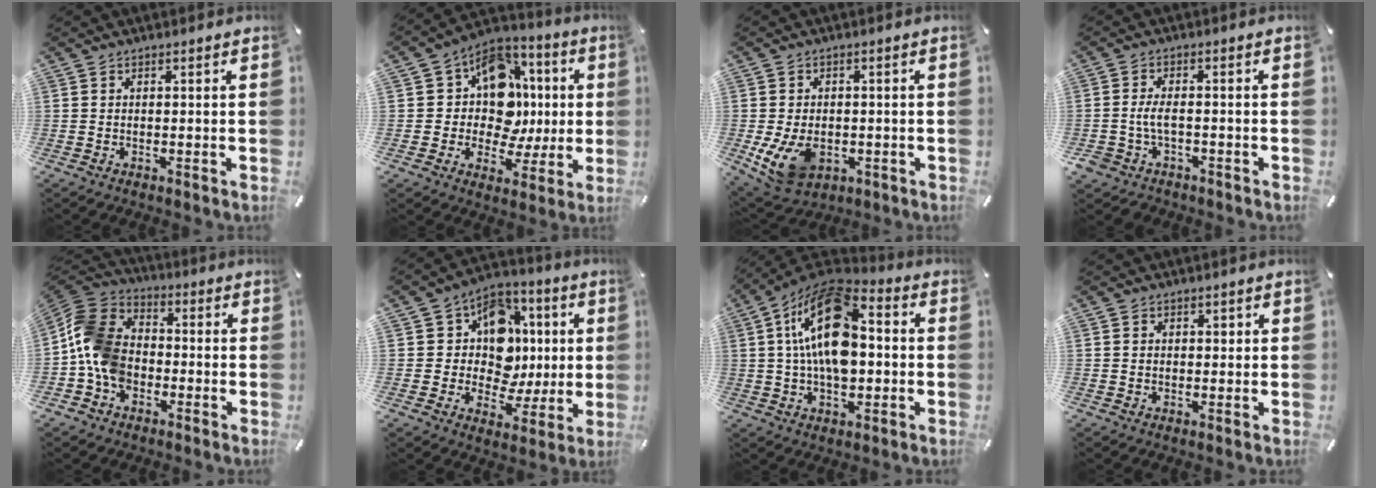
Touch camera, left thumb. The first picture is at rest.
{"total": 15.3, "force": [1.7, 12.5, 8.6], "torque": [-0.119, -0.017, 0.042]}
{"total": 9.6, "force": [-2.3, 7.2, 6.0], "torque": [-0.120, 0.003, -0.038]}
{"total": 4.9, "force": [-1.6, 3.1, 3.5], "torque": [-0.082, 0.006, -0.034]}
{"total": 12.6, "force": [-3.9, 10.0, 6.7], "torque": [-0.152, 0.035, -0.069]}
{"total": 14.1, "force": [1.2, 12.0, 7.2], "torque": [-0.097, -0.014, 0.030]}
{"total": 19.2, "force": [1.7, 11.6, 15.1], "torque": [-0.282, -0.003, 0.025]}
{"total": 2.0, "force": [0.3, 1.9, 0.8], "torque": [-0.002, 0.000, -0.003]}